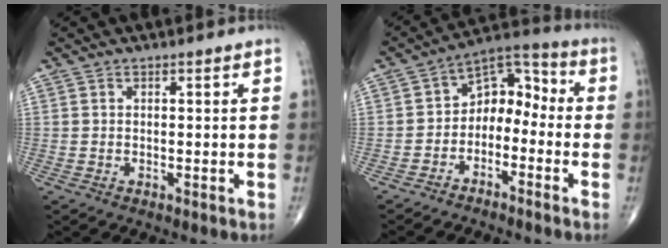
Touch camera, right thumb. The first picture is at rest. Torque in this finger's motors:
{"motor_torque": [-0.22, 0.29, 0.43, -0.10, 0.01]}